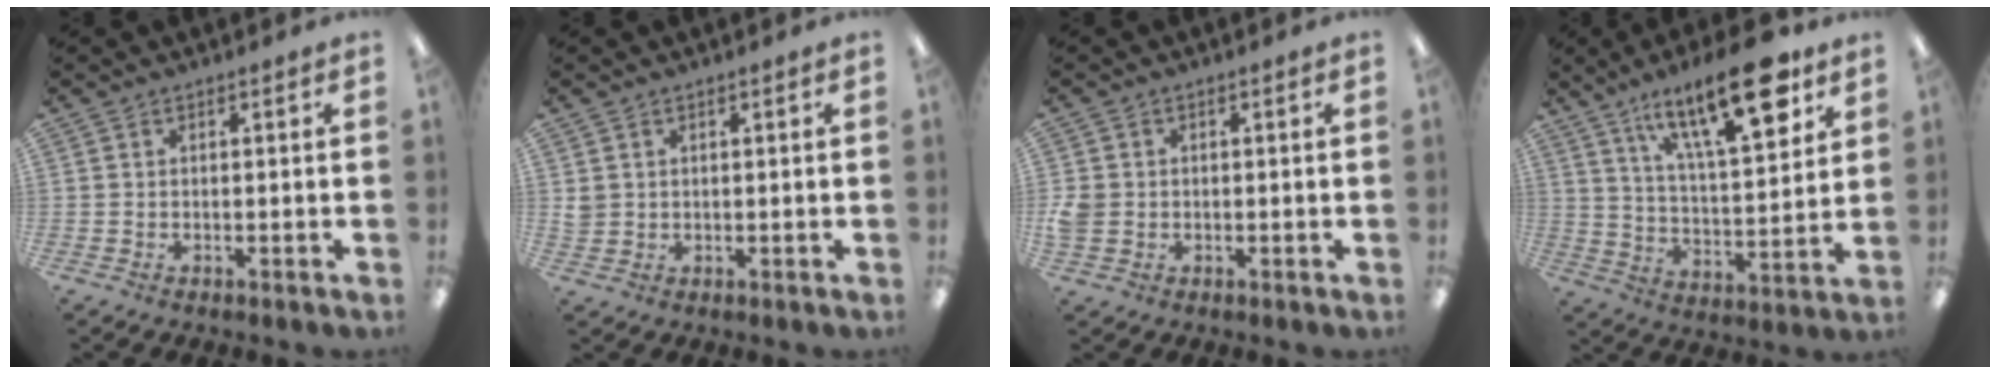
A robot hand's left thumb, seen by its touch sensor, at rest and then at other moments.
{"total": 2.4, "force": [1.1, 2.1, 0.3], "torque": [-0.011, 0.003, 0.022]}
{"total": 3.6, "force": [-0.1, 3.3, 1.4], "torque": [-0.023, 0.001, -0.004]}
{"total": 22.5, "force": [13.4, 8.1, 16.2], "torque": [-0.245, -0.063, 0.213]}